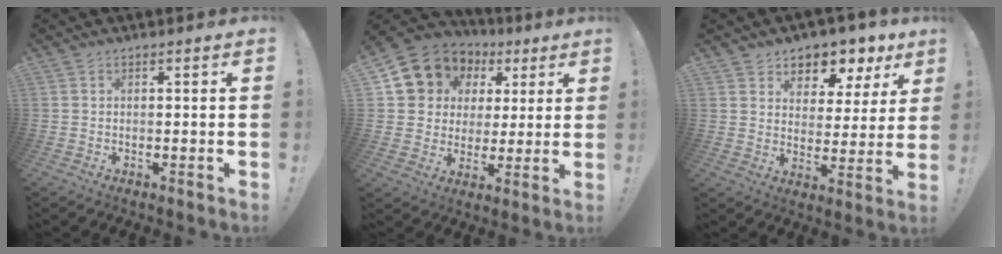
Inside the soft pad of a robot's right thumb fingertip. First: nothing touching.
{"total": 10.9, "force": [5.1, 9.2, 2.6], "torque": [-0.040, -0.036, 0.109]}
{"total": 7.2, "force": [5.2, 4.7, 1.5], "torque": [-0.009, -0.052, 0.096]}